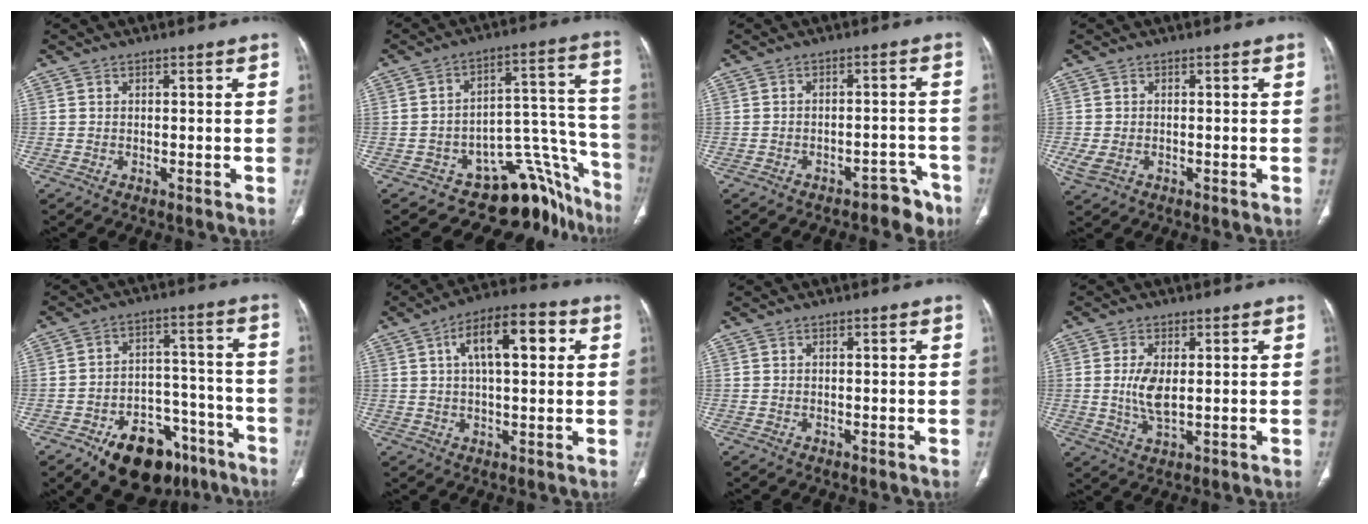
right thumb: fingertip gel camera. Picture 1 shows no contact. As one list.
[{"total": 17.2, "force": [-12.8, 9.0, 7.2], "torque": [-0.015, 0.135, -0.167]}, {"total": 6.1, "force": [-4.7, 3.3, 2.1], "torque": [-0.003, 0.048, -0.060]}, {"total": 3.1, "force": [-0.8, 2.1, 2.1], "torque": [-0.055, 0.000, -0.010]}, {"total": 17.7, "force": [-11.3, 10.2, 9.0], "torque": [-0.089, 0.086, -0.164]}, {"total": 12.5, "force": [3.7, 5.2, 10.8], "torque": [-0.161, 0.020, 0.053]}, {"total": 0.0}, {"total": 5.9, "force": [0.6, 2.7, 5.2], "torque": [-0.108, -0.009, 0.017]}]